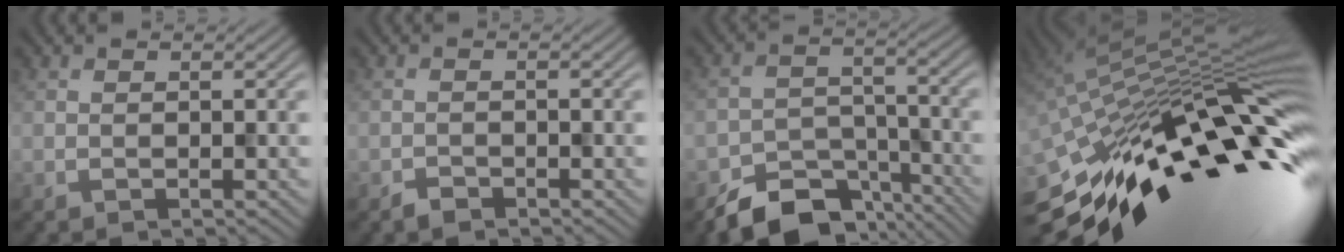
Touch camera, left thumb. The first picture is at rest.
{"total": 1.2, "force": [-1.1, 0.5, 0.3], "torque": [-0.005, -0.001, -0.022]}
{"total": 8.9, "force": [-6.7, 4.5, 3.7], "torque": [-0.062, -0.018, -0.115]}
{"total": 17.4, "force": [-4.3, 5.9, 15.8], "torque": [-0.278, -0.003, -0.094]}